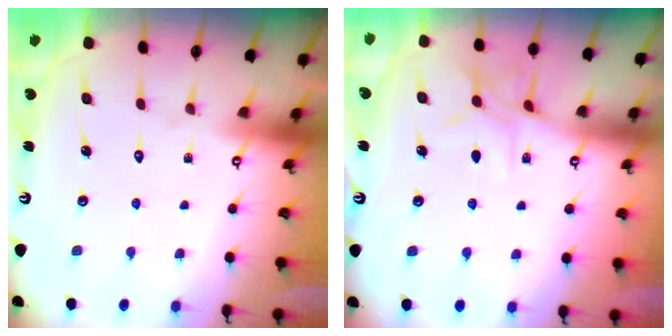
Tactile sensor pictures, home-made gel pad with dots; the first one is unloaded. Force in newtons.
{"total": 7.7, "press": 7.7, "slide": 0.6}